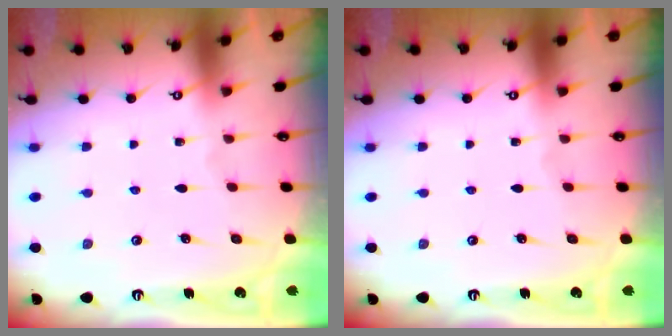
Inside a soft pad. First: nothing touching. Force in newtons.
{"total": 0.0}